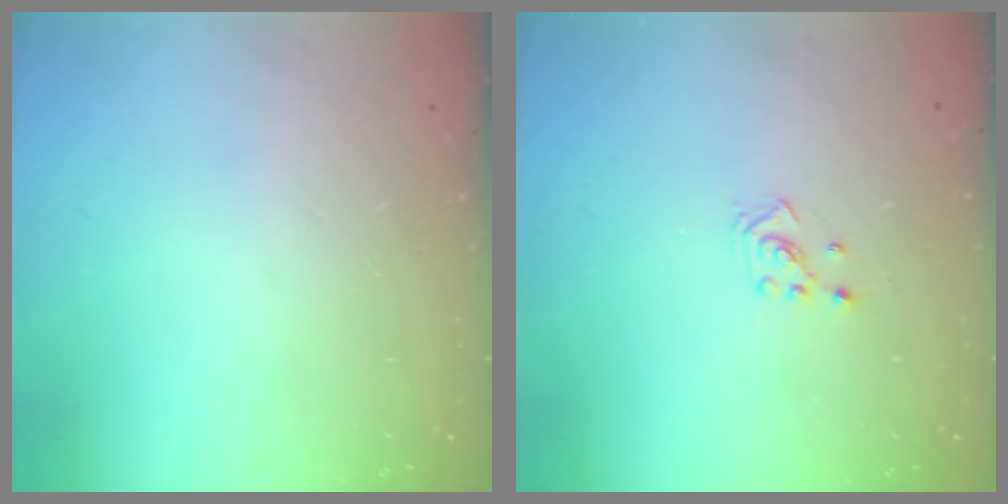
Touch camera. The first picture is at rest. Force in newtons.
{"total": 2.1, "press": 2.1, "slide": 0.3}